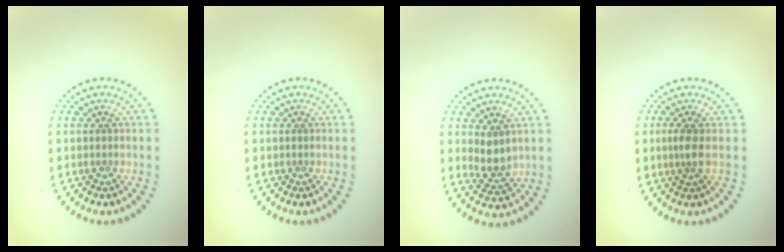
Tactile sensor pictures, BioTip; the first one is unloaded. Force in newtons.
{"total": 0.0}
{"total": 2.4, "press": 2.0, "slide": 1.3}
{"total": 1.6, "press": 1.3, "slide": 1.0}